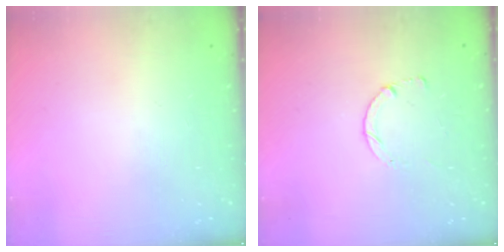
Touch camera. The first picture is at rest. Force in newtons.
{"total": 0.0}